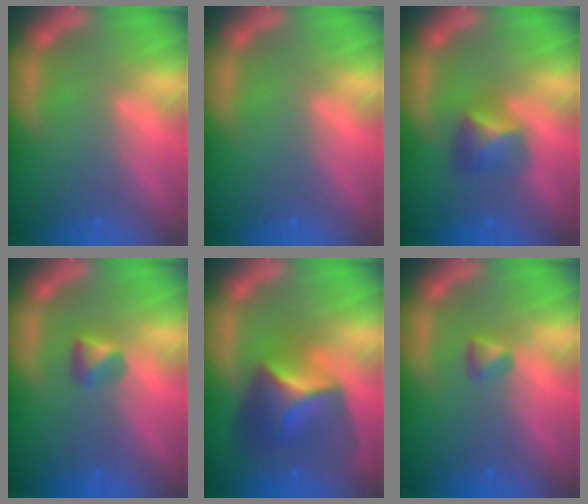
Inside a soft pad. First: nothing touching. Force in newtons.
{"total": 0.0}
{"total": 3.4}
{"total": 1.9}
{"total": 7.9}
{"total": 1.4}